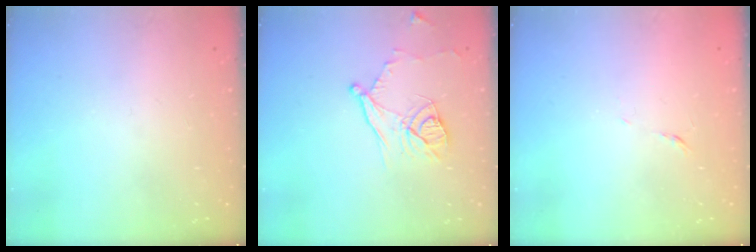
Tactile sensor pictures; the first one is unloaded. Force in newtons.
{"total": 11.3, "press": 11.0, "slide": 2.3}
{"total": 3.9, "press": 3.8, "slide": 0.9}